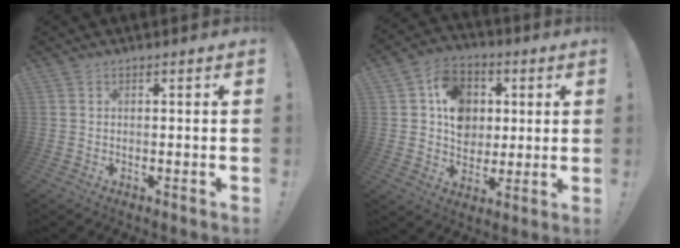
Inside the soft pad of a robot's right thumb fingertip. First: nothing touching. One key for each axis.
{"total": 13.6, "fx": 2.8, "fy": 11.6, "fz": 6.5, "tx": -0.093, "ty": 0.004, "tz": 0.062}